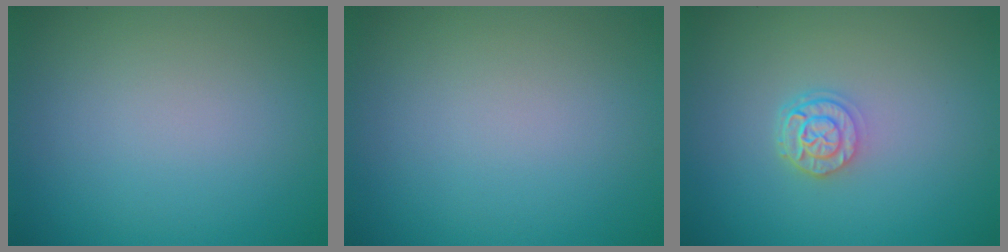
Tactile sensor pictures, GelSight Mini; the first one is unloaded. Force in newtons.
{"total": 0.0}
{"total": 2.4, "press": 1.9, "slide": 1.5}